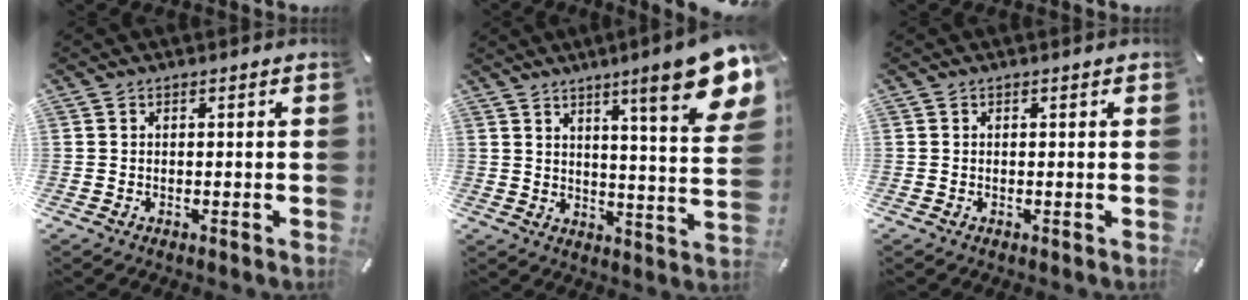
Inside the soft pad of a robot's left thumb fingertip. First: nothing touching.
{"total": 16.0, "force": [9.5, 2.3, 12.6], "torque": [-0.181, -0.063, 0.143]}
{"total": 0.0}